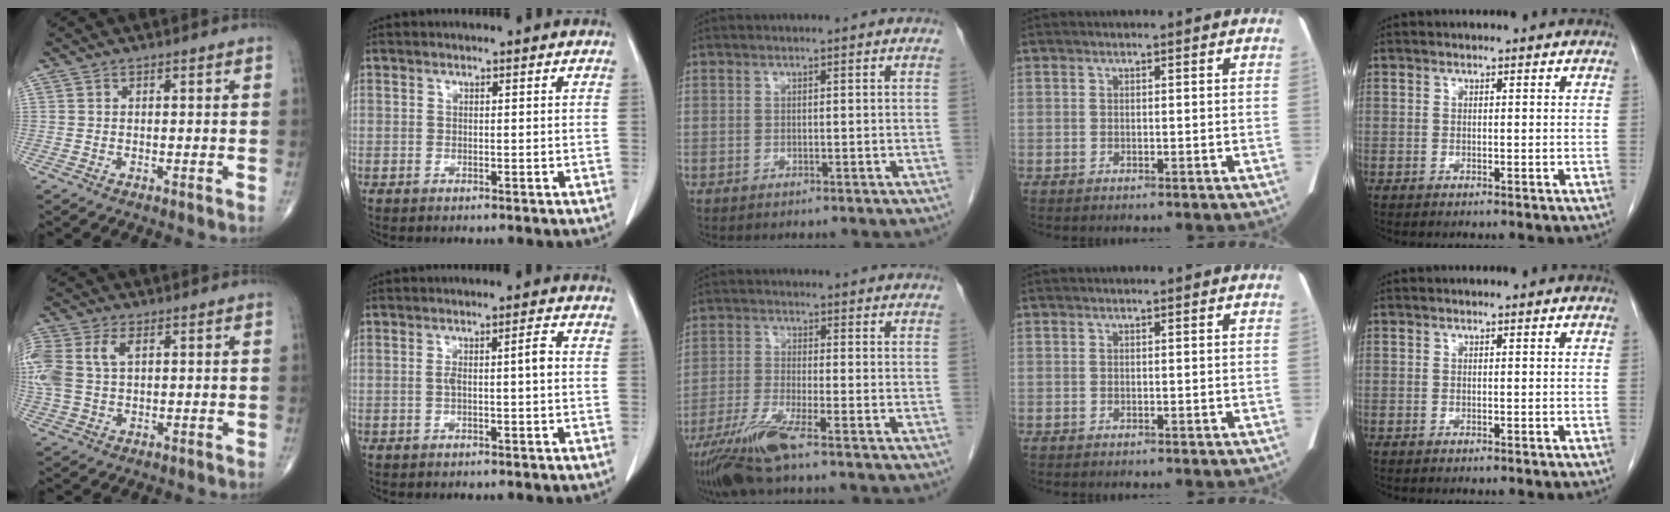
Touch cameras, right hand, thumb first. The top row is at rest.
{"thumb": {"total": 11.7, "force": [2.8, 7.3, 8.8], "torque": [-0.245, 0.014, 0.058]}, "index": {"total": 3.0, "force": [-0.1, 0.2, 3.0], "torque": [-0.053, 0.009, -0.001]}, "middle": {"total": 7.8, "force": [-5.3, -0.3, 5.7], "torque": [-0.116, -0.025, -0.105]}}